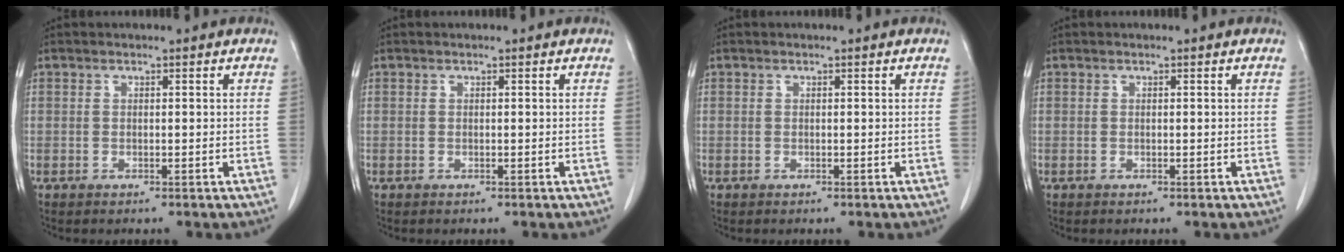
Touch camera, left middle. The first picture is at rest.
{"total": 0.0}
{"total": 0.0}
{"total": 0.0}